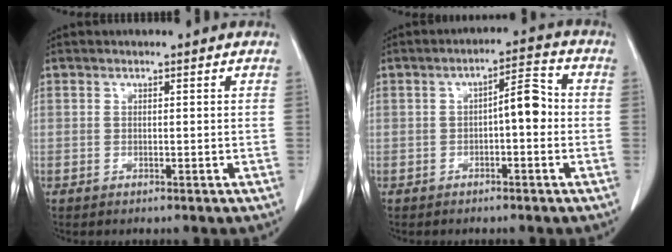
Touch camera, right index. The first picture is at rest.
{"total": 5.2, "force": [-0.5, 1.4, 5.0], "torque": [-0.072, 0.024, -0.010]}